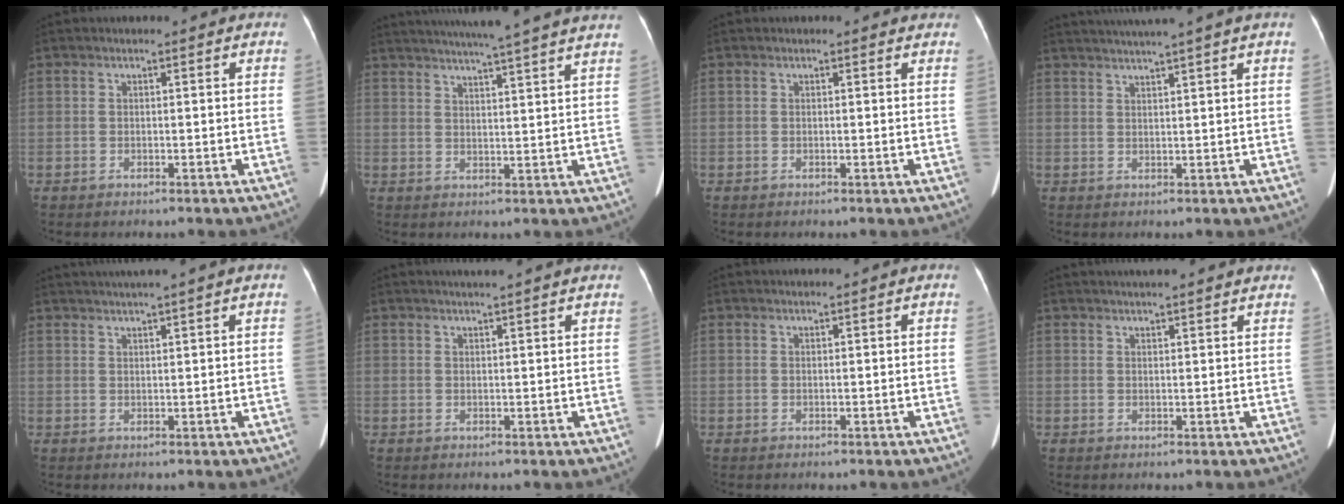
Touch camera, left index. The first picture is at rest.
{"total": 17.8, "force": [15.7, -1.2, 8.3], "torque": [-0.138, -0.005, 0.198]}
{"total": 0.6, "force": [0.6, 0.2, 0.1], "torque": [-0.008, -0.002, -0.004]}
{"total": 7.0, "force": [5.8, -1.8, 3.5], "torque": [-0.048, 0.018, 0.079]}
{"total": 5.0, "force": [4.0, -1.2, 2.8], "torque": [-0.039, 0.022, 0.063]}
{"total": 3.5, "force": [3.1, -0.7, 1.6], "torque": [-0.017, 0.014, 0.038]}
{"total": 0.6, "force": [0.5, -0.2, 0.4], "torque": [-0.010, 0.008, 0.017]}
{"total": 9.1, "force": [8.2, 1.3, 3.8], "torque": [-0.049, 0.031, 0.094]}